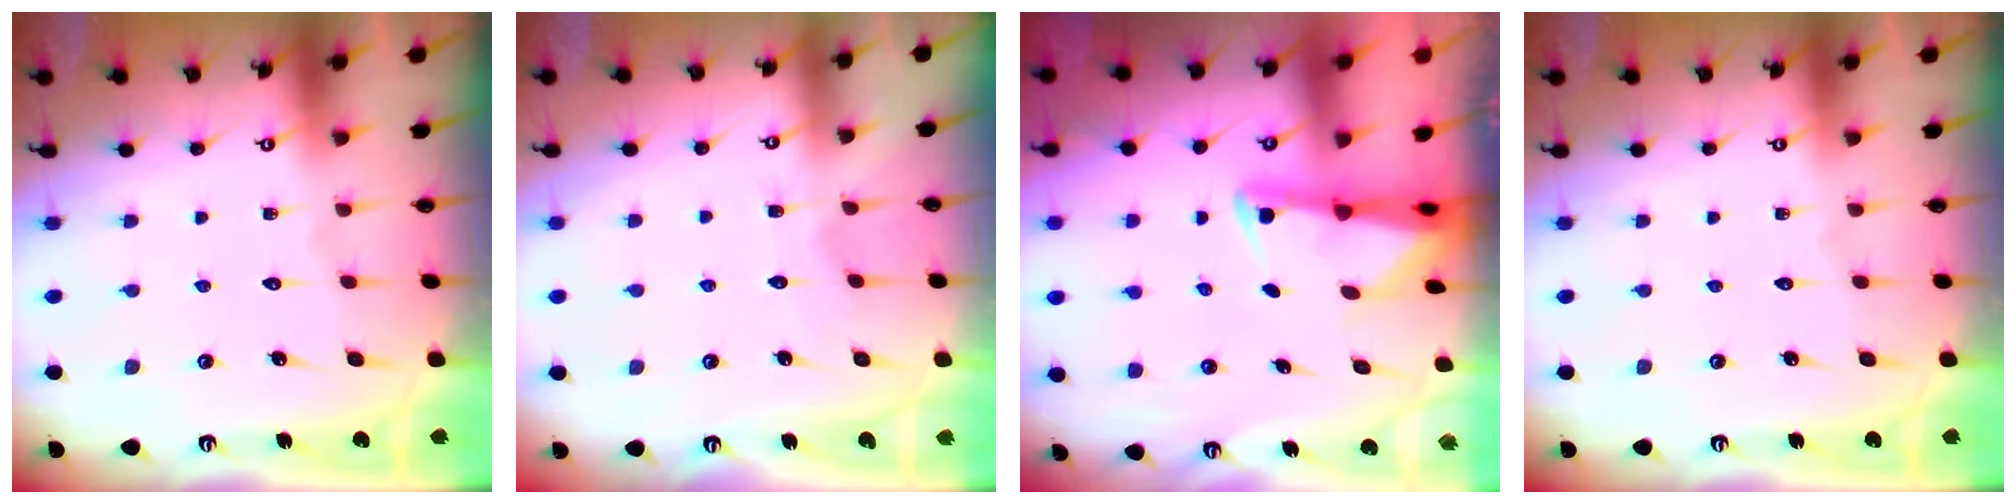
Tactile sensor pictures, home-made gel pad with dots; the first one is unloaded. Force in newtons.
{"total": 3.2, "press": 3.2, "slide": 0.4}
{"total": 2.4, "press": 2.3, "slide": 0.5}
{"total": 0.0}